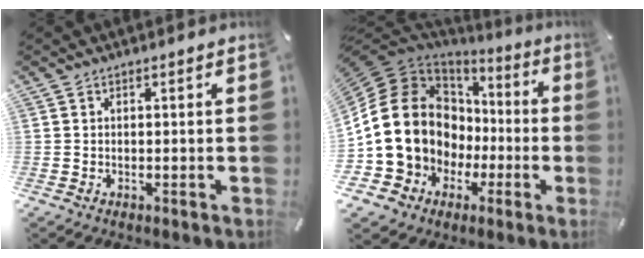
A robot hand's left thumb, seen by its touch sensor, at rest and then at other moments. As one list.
[{"total": 19.5, "force": [0.6, 17.3, 9.1], "torque": [-0.189, -0.026, 0.040]}]